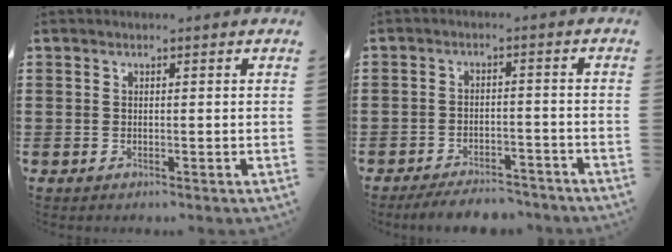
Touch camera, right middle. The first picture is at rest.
{"total": 4.3, "force": [-4.1, 0.6, 0.9], "torque": [-0.015, 0.005, -0.083]}